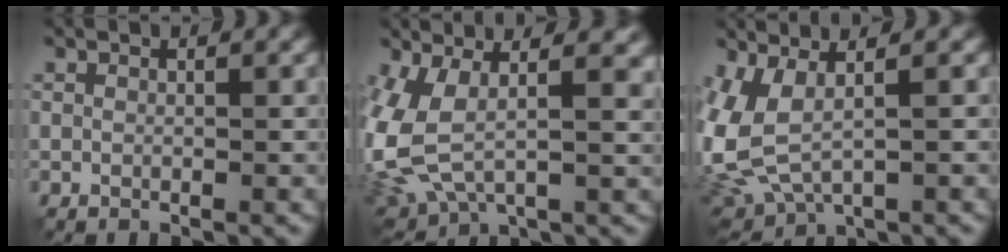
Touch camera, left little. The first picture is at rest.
{"total": 11.6, "force": [0.6, 6.3, 9.8], "torque": [-0.249, -0.029, 0.036]}
{"total": 7.1, "force": [0.4, 3.3, 6.2], "torque": [-0.158, -0.015, 0.019]}